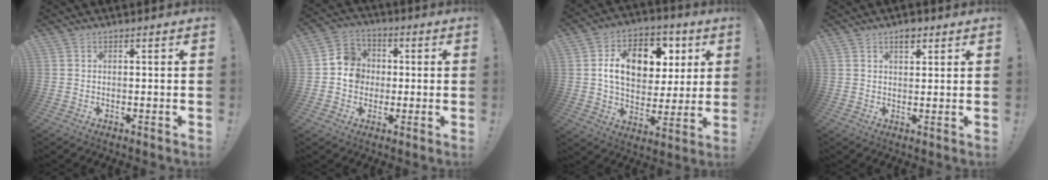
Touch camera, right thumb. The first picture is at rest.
{"total": 9.3, "force": [-0.9, 8.7, 3.2], "torque": [-0.035, 0.024, -0.010]}
{"total": 16.6, "force": [4.7, 11.5, 11.0], "torque": [-0.160, -0.009, 0.087]}
{"total": 3.4, "force": [2.1, 2.0, 1.9], "torque": [-0.018, -0.008, 0.034]}